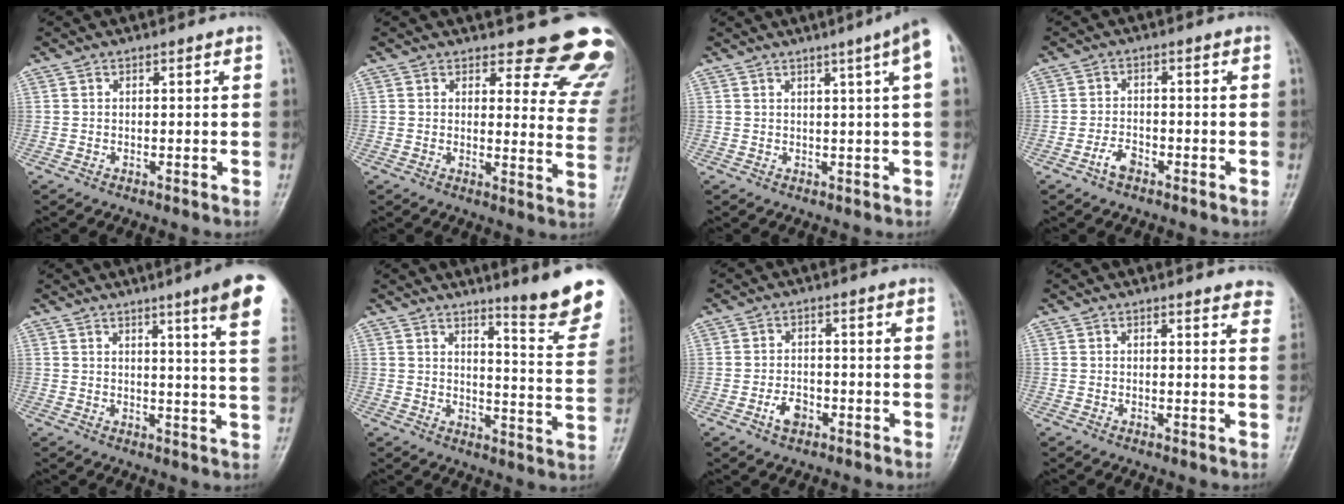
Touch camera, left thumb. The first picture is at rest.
{"total": 14.9, "force": [13.2, 5.2, 4.7], "torque": [0.013, -0.115, 0.122]}
{"total": 5.9, "force": [2.0, -0.4, 5.5], "torque": [-0.074, 0.008, 0.026]}
{"total": 3.0, "force": [-2.0, 1.6, 1.5], "torque": [-0.026, 0.016, -0.037]}
{"total": 11.7, "force": [6.6, 0.1, 9.7], "torque": [-0.119, -0.030, 0.068]}
{"total": 13.6, "force": [10.4, 1.2, 8.7], "torque": [-0.086, -0.086, 0.132]}
{"total": 3.6, "force": [-1.8, 2.4, 2.0], "torque": [-0.026, 0.012, -0.031]}
{"total": 5.6, "force": [5.1, 1.4, 1.7], "torque": [0.006, -0.020, 0.037]}